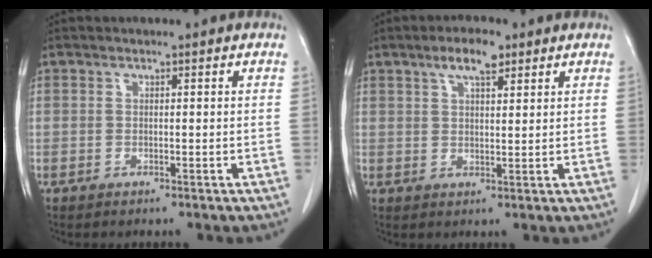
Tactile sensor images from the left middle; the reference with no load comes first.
{"total": 4.7, "force": [3.0, 1.4, 3.4], "torque": [-0.065, 0.007, 0.051]}